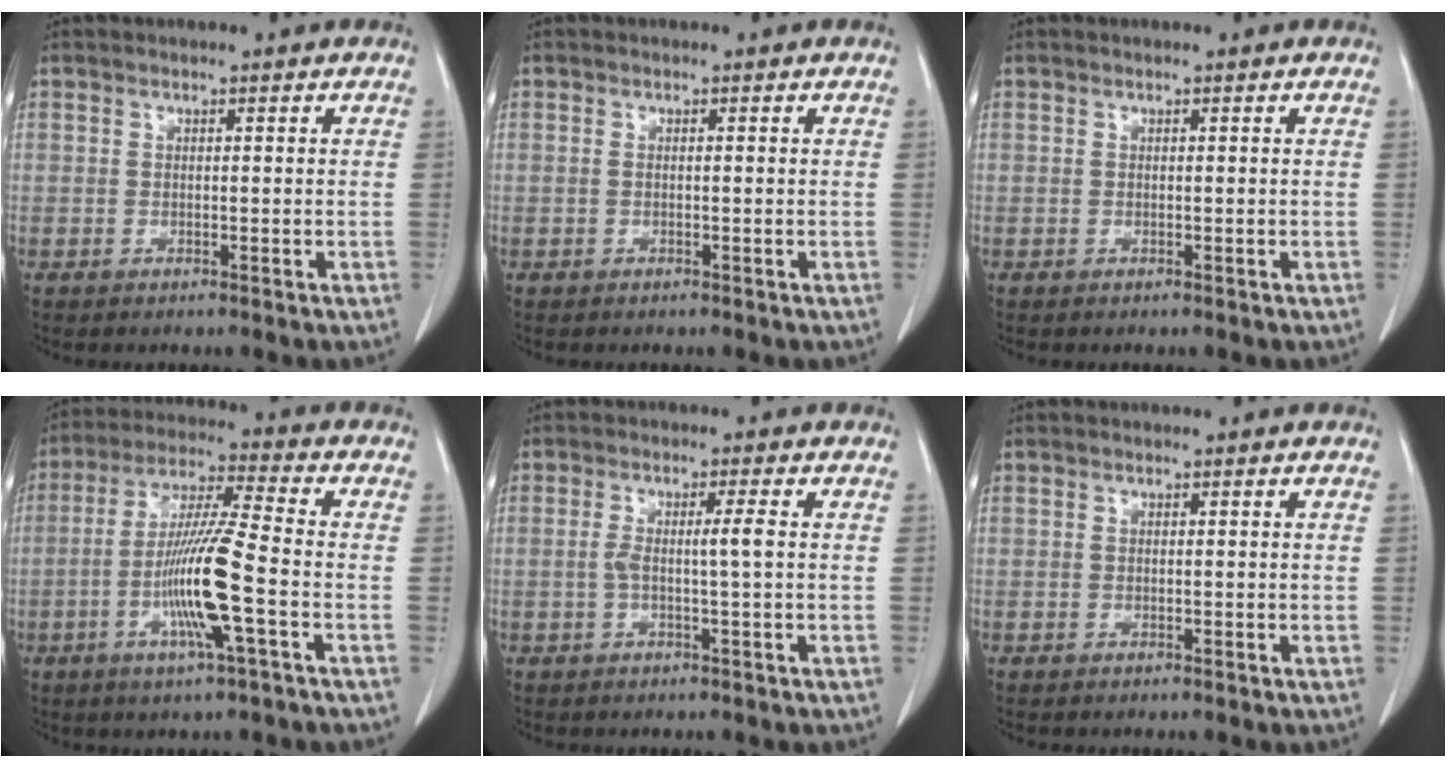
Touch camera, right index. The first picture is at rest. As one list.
[{"total": 0.0}, {"total": 0.0}, {"total": 12.2, "force": [-3.4, -0.3, 11.7], "torque": [-0.231, -0.008, -0.071]}, {"total": 3.1, "force": [-0.1, -0.4, 3.1], "torque": [-0.061, 0.004, -0.002]}, {"total": 0.0}]